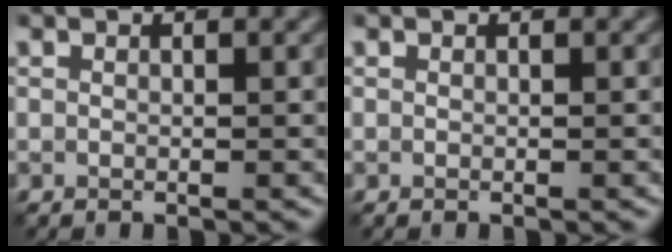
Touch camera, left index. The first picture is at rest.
{"total": 0.0}